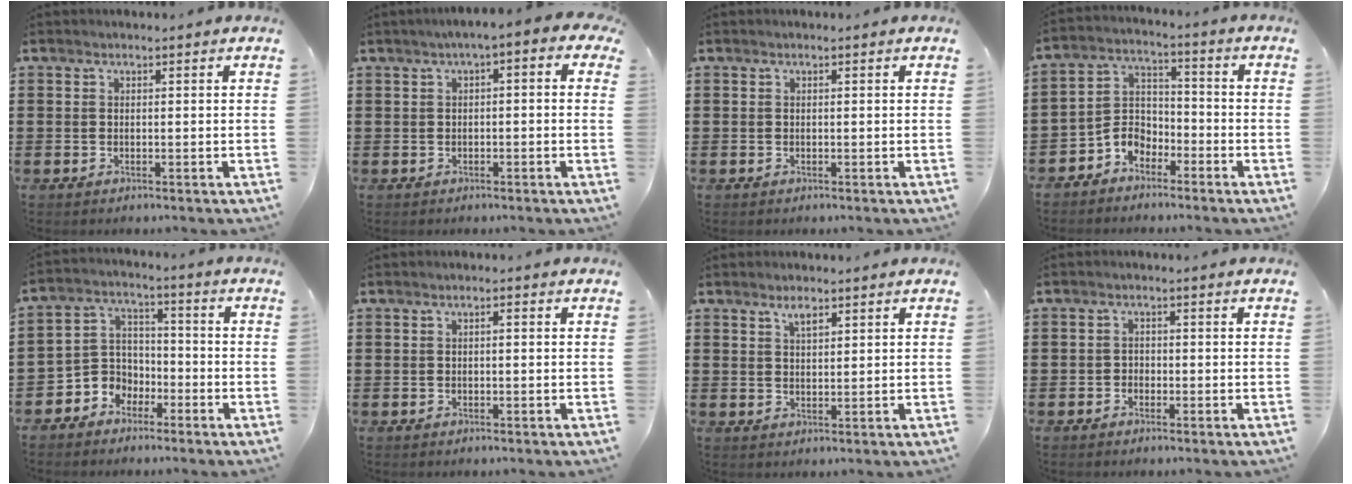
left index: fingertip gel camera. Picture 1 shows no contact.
{"total": 2.2, "force": [-0.8, 0.6, 2.0], "torque": [-0.037, 0.005, -0.021]}
{"total": 0.0}
{"total": 5.2, "force": [-3.9, 3.2, 1.4], "torque": [-0.046, 0.005, -0.084]}
{"total": 5.1, "force": [-3.2, 3.9, 0.3], "torque": [-0.032, 0.002, -0.070]}
{"total": 0.8, "force": [0.0, 0.2, 0.8], "torque": [-0.014, -0.002, 0.000]}
{"total": 2.1, "force": [1.7, 0.7, 1.1], "torque": [-0.025, 0.003, 0.031]}
{"total": 1.2, "force": [-0.9, 0.7, 0.1], "torque": [-0.007, 0.002, -0.022]}